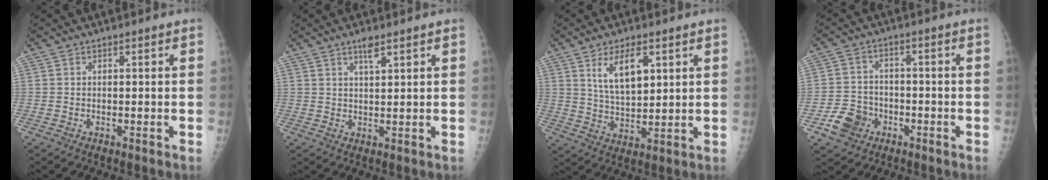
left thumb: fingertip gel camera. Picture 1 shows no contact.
{"total": 2.9, "force": [1.9, 0.7, 2.1], "torque": [-0.033, -0.010, 0.036]}
{"total": 9.1, "force": [3.9, 4.2, 7.0], "torque": [-0.106, -0.022, 0.078]}
{"total": 6.8, "force": [-3.3, 5.5, 2.1], "torque": [-0.019, 0.020, -0.056]}